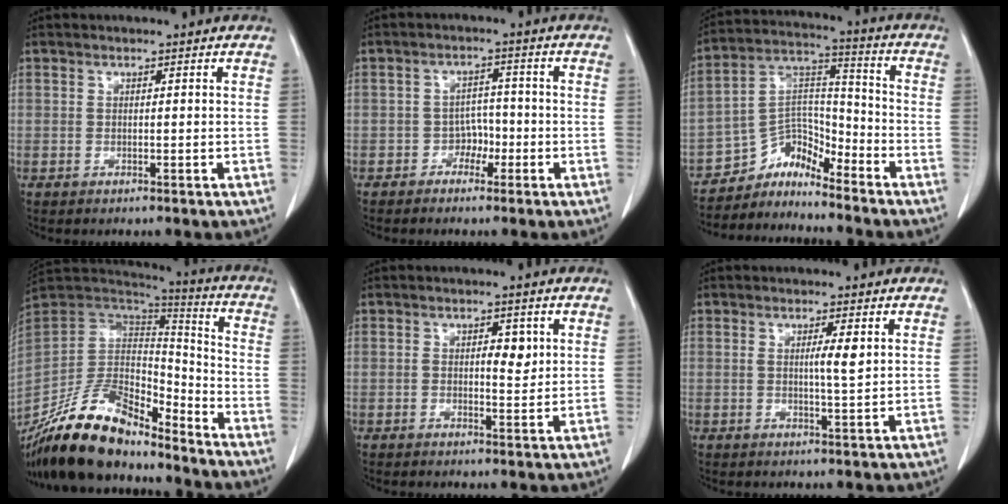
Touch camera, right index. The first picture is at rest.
{"total": 2.9, "force": [-1.5, 2.2, 1.1], "torque": [-0.006, 0.012, -0.028]}
{"total": 7.1, "force": [-7.0, 1.6, -0.1], "torque": [0.008, 0.059, -0.131]}
{"total": 21.1, "force": [-17.1, 7.3, 9.8], "torque": [-0.204, 0.010, -0.313]}
{"total": 3.1, "force": [0.7, 1.2, 2.8], "torque": [-0.041, -0.002, 0.009]}
{"total": 3.0, "force": [0.7, -0.1, 2.9], "torque": [-0.049, -0.004, 0.009]}